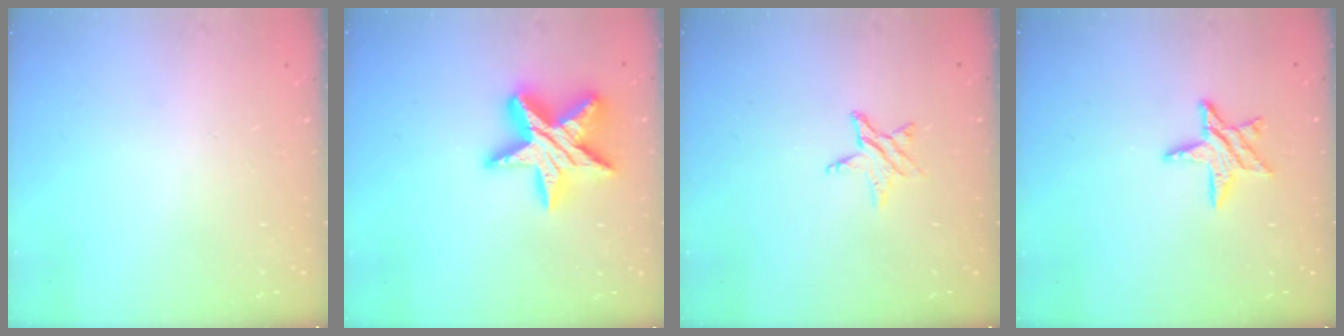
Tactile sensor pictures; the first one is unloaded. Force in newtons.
{"total": 19.0, "press": 18.9, "slide": 1.7}
{"total": 5.8, "press": 5.8, "slide": 0.5}
{"total": 7.9, "press": 7.9, "slide": 0.4}